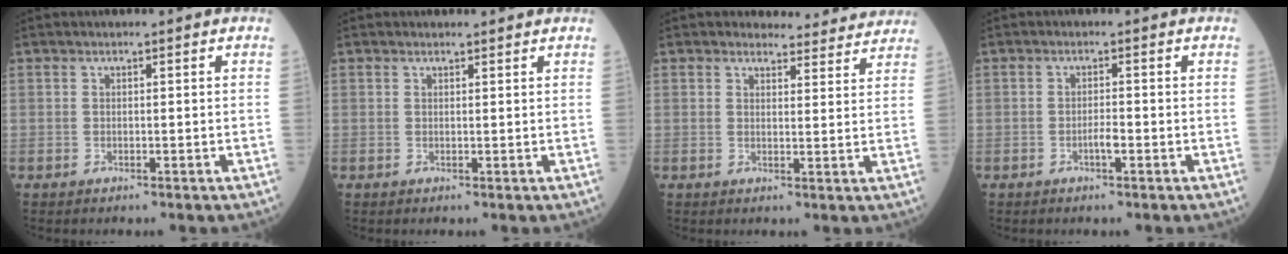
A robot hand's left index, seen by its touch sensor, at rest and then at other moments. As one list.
[{"total": 1.3, "force": [1.3, 0.2, 0.0], "torque": [-0.014, 0.001, 0.015]}, {"total": 8.5, "force": [8.3, 2.1, 0.3], "torque": [0.025, -0.005, 0.073]}, {"total": 1.5, "force": [-0.7, 0.1, 1.3], "torque": [-0.025, 0.001, -0.013]}]